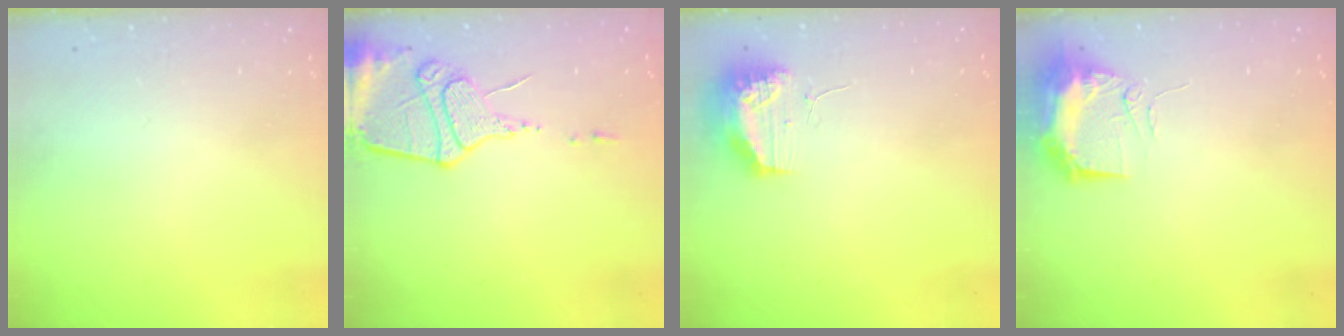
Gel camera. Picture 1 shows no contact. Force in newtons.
{"total": 13.9, "press": 13.8, "slide": 1.3}
{"total": 11.5, "press": 11.1, "slide": 3.1}
{"total": 10.7, "press": 10.6, "slide": 1.7}